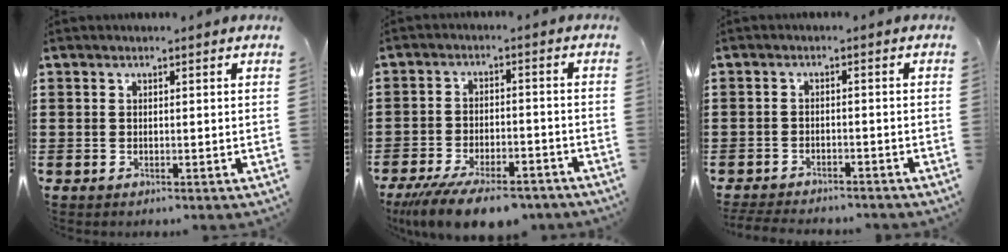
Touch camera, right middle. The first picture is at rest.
{"total": 8.5, "force": [-7.1, 1.7, 4.4], "torque": [-0.087, 0.003, -0.131]}
{"total": 2.7, "force": [-2.7, 0.2, 0.3], "torque": [-0.010, -0.003, -0.056]}